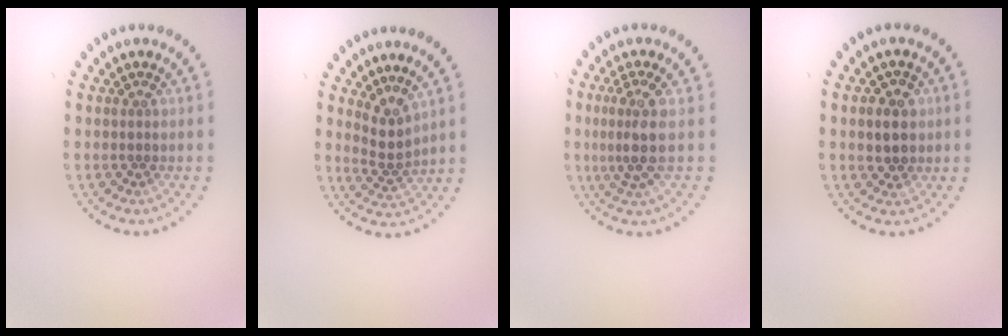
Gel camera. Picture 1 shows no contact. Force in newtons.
{"total": 2.4, "press": 1.6, "slide": 1.8}
{"total": 3.1, "press": 2.5, "slide": 1.8}
{"total": 2.8, "press": 2.8, "slide": 0.6}